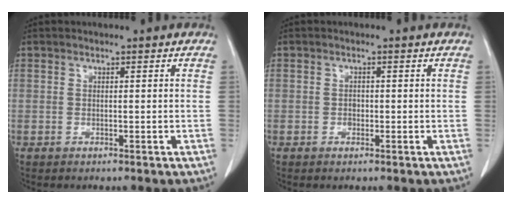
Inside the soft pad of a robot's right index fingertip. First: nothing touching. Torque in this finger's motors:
{"motor_torque": [0.16, -0.18, -0.01, 0.00]}